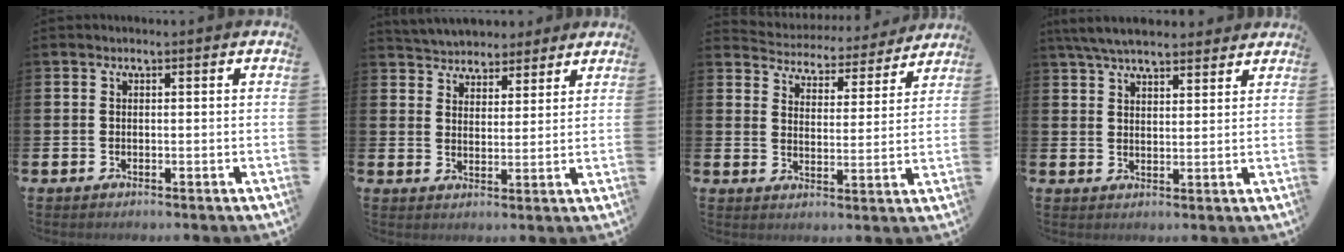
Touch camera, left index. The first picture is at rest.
{"total": 5.0, "force": [4.8, 1.6, -0.5], "torque": [-0.007, -0.030, 0.085]}
{"total": 4.5, "force": [4.3, 1.2, -0.1], "torque": [-0.017, -0.043, 0.068]}
{"total": 6.0, "force": [5.6, 1.3, 1.8], "torque": [-0.044, -0.018, 0.102]}